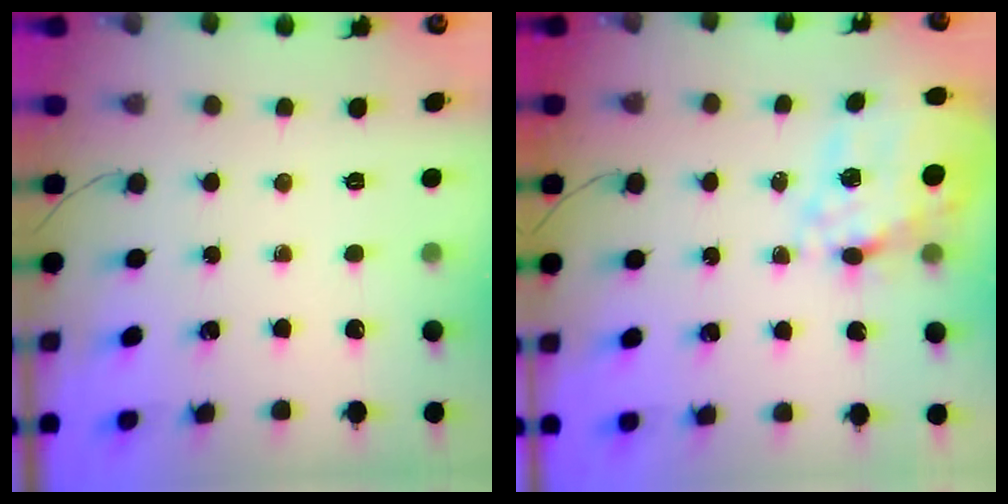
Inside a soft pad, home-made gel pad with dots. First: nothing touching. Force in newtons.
{"total": 18.3, "press": 17.8, "slide": 4.0}